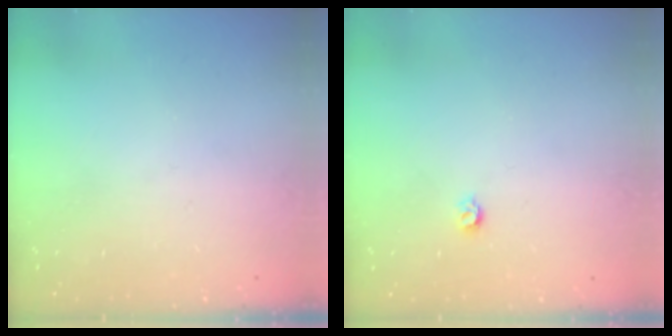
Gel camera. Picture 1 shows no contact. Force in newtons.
{"total": 3.2, "press": 3.2, "slide": 0.5}